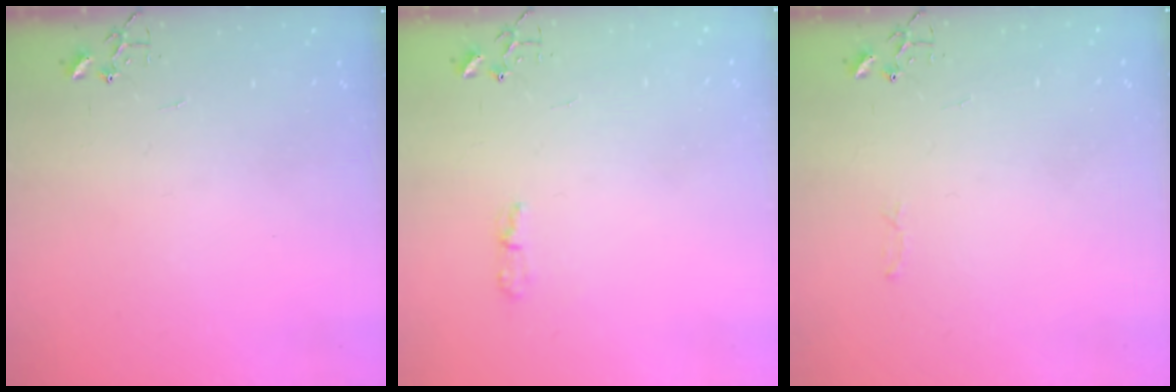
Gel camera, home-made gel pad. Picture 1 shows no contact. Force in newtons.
{"total": 4.7, "press": 4.7, "slide": 0.7}
{"total": 2.8, "press": 2.8, "slide": 0.4}